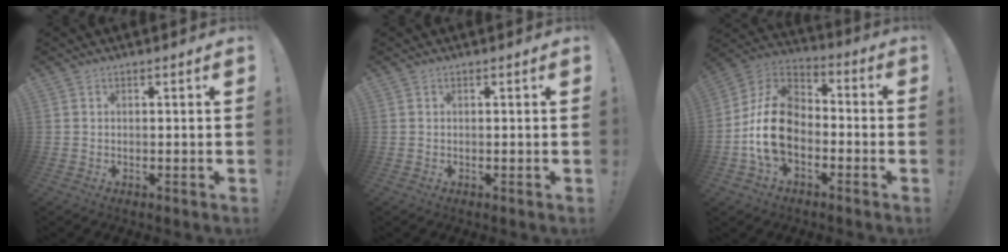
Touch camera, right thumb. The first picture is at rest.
{"total": 0.0}
{"total": 16.6, "force": [-4.2, 11.5, 11.2], "torque": [-0.208, 0.039, -0.066]}